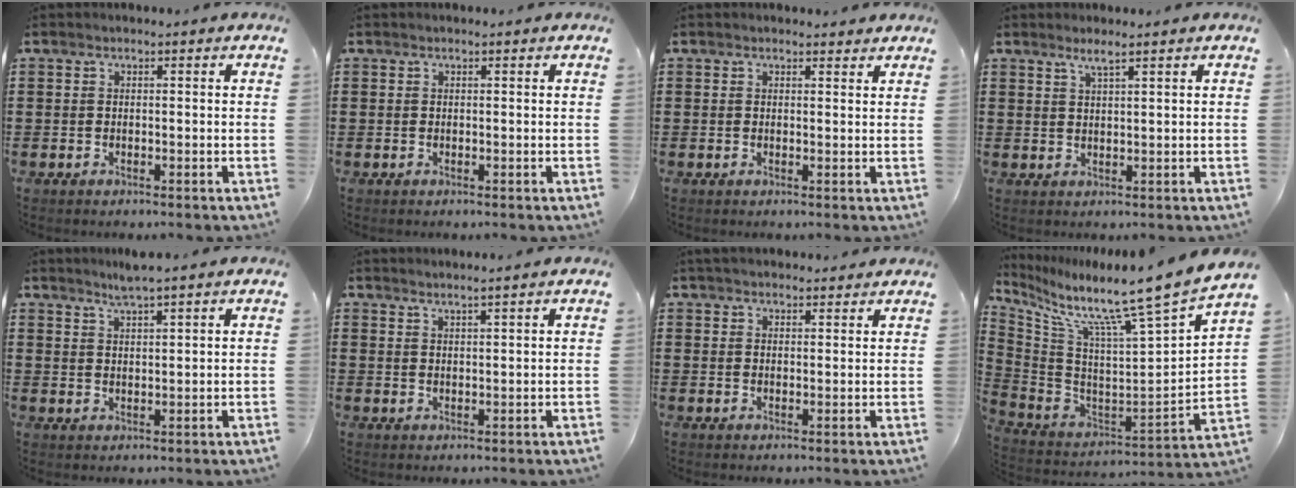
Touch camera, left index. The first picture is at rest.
{"total": 0.0}
{"total": 1.3, "force": [1.3, 0.2, 0.2], "torque": [-0.007, 0.001, 0.026]}
{"total": 2.4, "force": [1.9, -0.1, 1.5], "torque": [-0.031, 0.000, 0.035]}
{"total": 3.0, "force": [2.7, -0.3, 1.3], "torque": [-0.032, -0.003, 0.049]}
{"total": 1.9, "force": [1.8, -0.6, 0.4], "torque": [-0.008, -0.002, 0.035]}
{"total": 2.3, "force": [2.2, 0.3, 0.5], "torque": [-0.014, 0.001, 0.044]}
{"total": 10.2, "force": [8.5, -1.1, 5.5], "torque": [-0.112, -0.091, 0.124]}